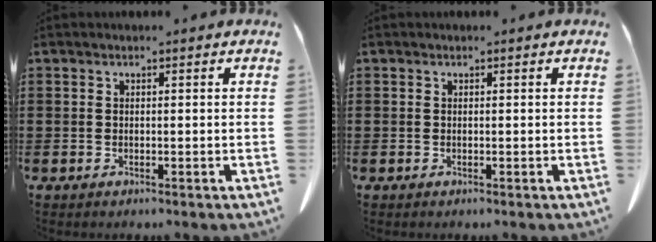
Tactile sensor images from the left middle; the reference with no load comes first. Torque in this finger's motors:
{"motor_torque": [-0.07, 0.10, -0.01, 0.01]}